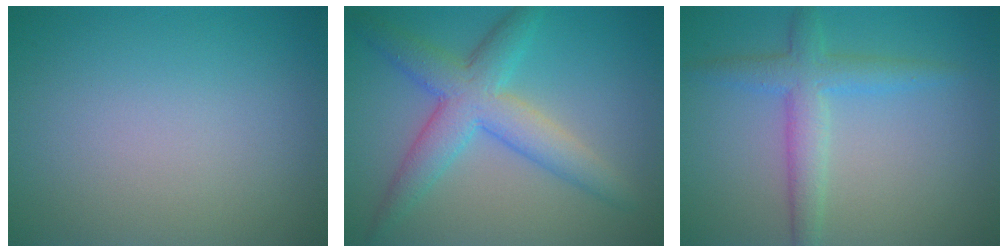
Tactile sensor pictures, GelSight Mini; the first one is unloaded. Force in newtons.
{"total": 5.7, "press": 5.7, "slide": 0.1}
{"total": 3.5, "press": 3.5, "slide": 0.1}